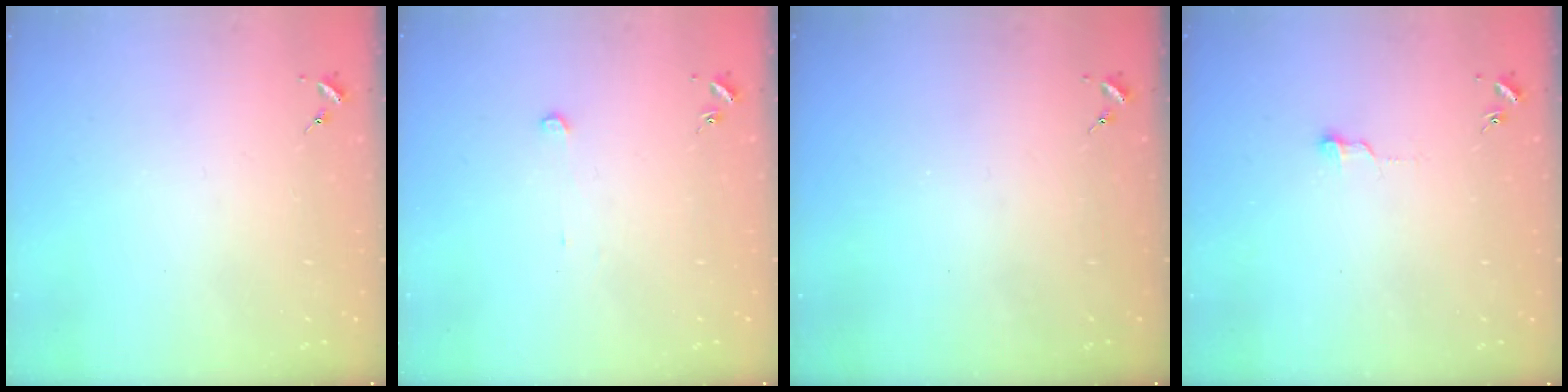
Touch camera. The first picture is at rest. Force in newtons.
{"total": 2.5, "press": 2.5, "slide": 0.1}
{"total": 0.0}
{"total": 4.0, "press": 4.0, "slide": 0.4}